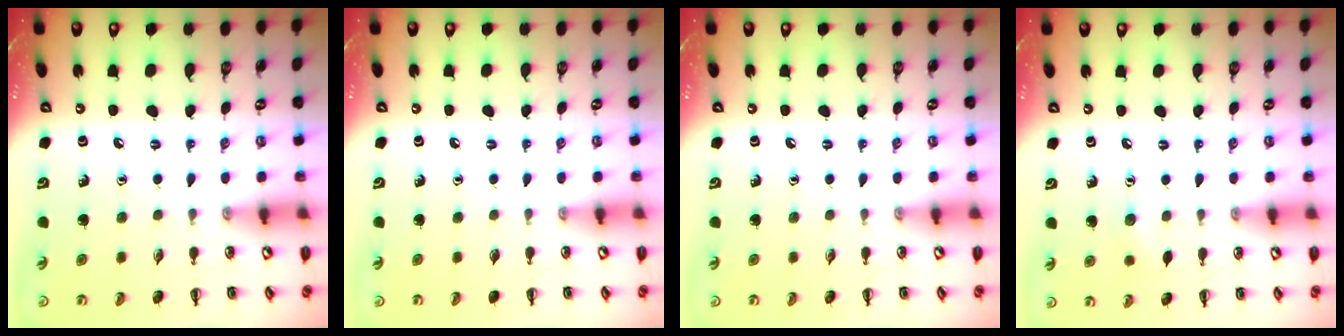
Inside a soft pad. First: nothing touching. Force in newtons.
{"total": 0.0}
{"total": 0.0}
{"total": 3.8, "press": 3.7, "slide": 0.9}